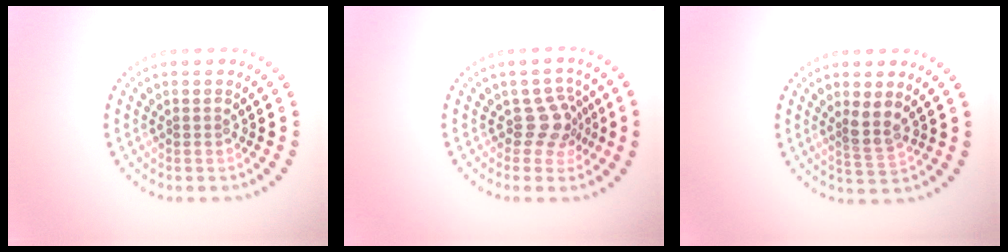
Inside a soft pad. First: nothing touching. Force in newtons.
{"total": 2.5, "press": 1.9, "slide": 1.7}
{"total": 2.1, "press": 1.6, "slide": 1.4}